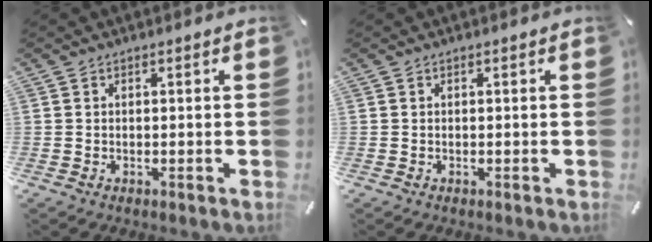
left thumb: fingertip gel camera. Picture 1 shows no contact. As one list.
[{"total": 0.0}]